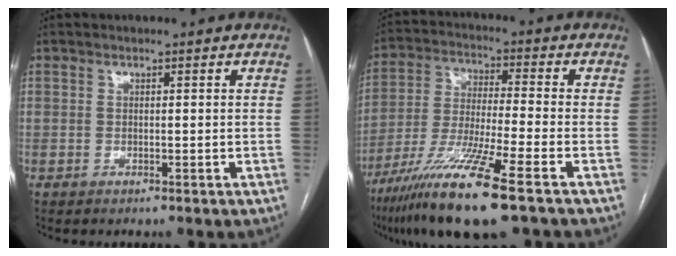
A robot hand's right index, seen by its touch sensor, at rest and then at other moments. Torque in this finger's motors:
{"motor_torque": [1.66, -0.48, 0.77, 0.21]}